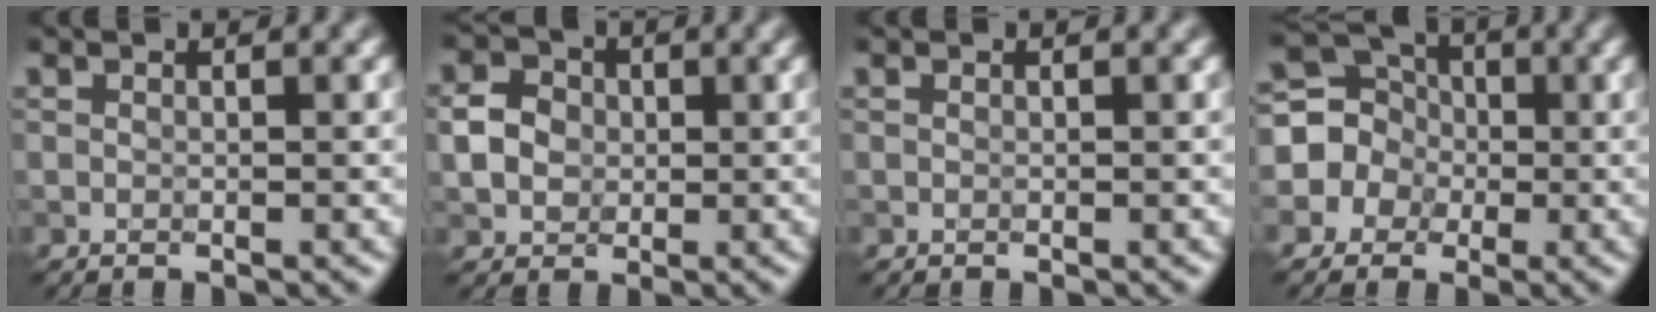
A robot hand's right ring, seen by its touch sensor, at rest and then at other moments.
{"total": 2.9, "force": [0.1, 2.5, 1.4], "torque": [-0.025, 0.004, 0.001]}
{"total": 0.0}
{"total": 6.9, "force": [-0.3, 6.7, 1.8], "torque": [-0.039, 0.032, -0.050]}